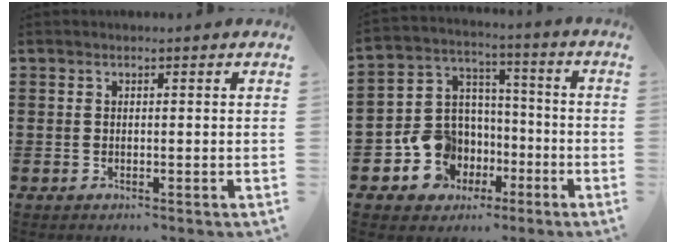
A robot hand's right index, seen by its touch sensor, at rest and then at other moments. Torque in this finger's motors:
{"motor_torque": [1.58, -0.56, 0.91, 0.15]}